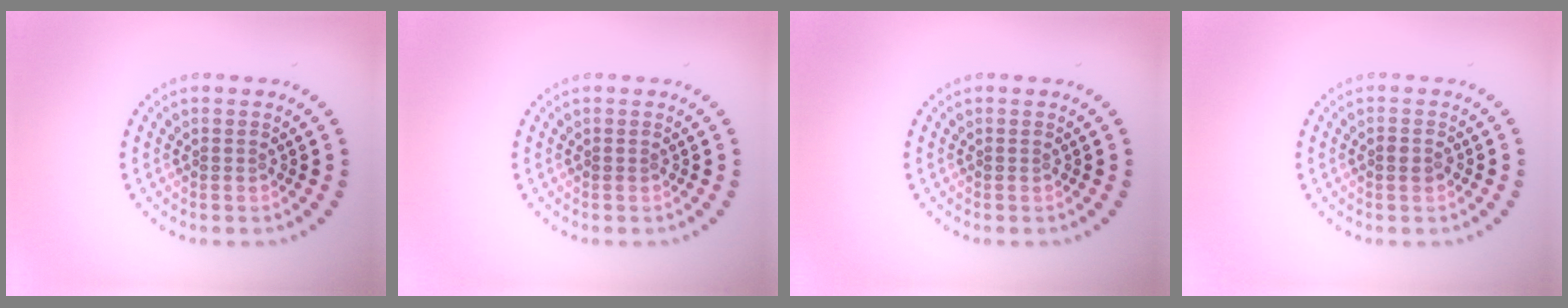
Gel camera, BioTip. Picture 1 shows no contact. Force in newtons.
{"total": 0.0}
{"total": 0.0}
{"total": 1.1, "press": 1.1, "slide": 0.1}